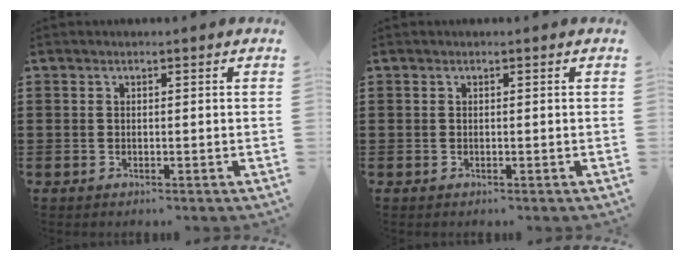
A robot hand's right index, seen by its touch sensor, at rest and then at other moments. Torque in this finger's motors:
{"motor_torque": [-0.03, 0.02, 0.00, 0.00]}